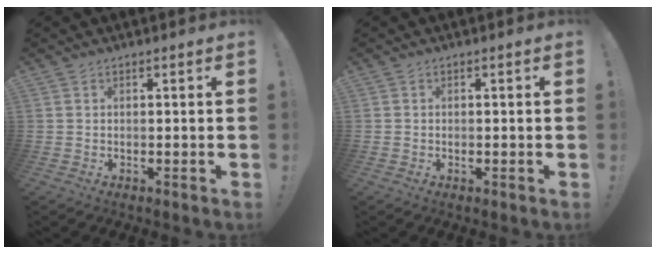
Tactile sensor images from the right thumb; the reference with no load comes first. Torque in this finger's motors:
{"motor_torque": [-0.07, 0.10, 0.01, 0.01, 0.00]}